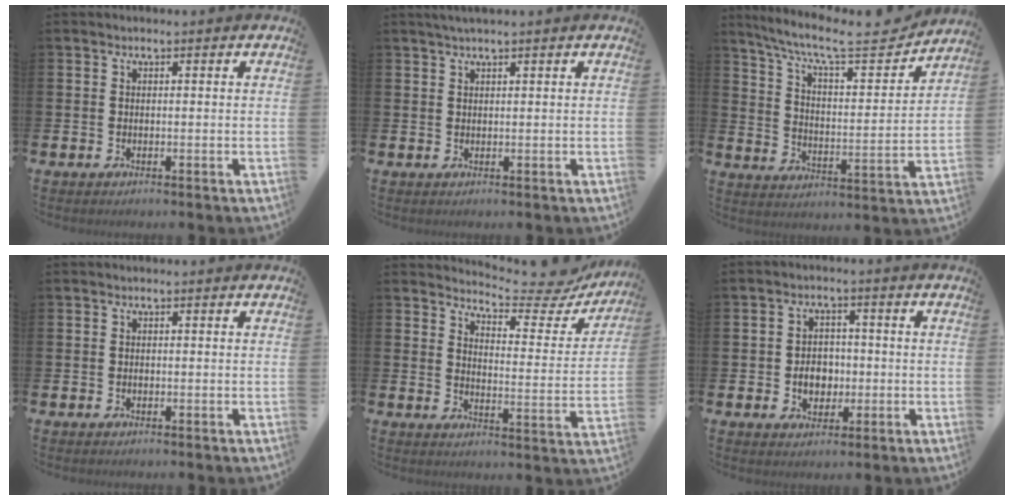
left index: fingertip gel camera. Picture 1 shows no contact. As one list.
[{"total": 1.4, "force": [1.2, -0.1, 0.8], "torque": [-0.017, 0.003, 0.022]}, {"total": 9.0, "force": [7.9, 1.6, 4.0], "torque": [-0.102, -0.054, 0.129]}, {"total": 0.0}, {"total": 6.5, "force": [6.2, 1.0, 1.5], "torque": [-0.032, -0.055, 0.101]}, {"total": 4.2, "force": [-0.7, 3.4, 2.4], "torque": [-0.025, -0.005, -0.023]}]